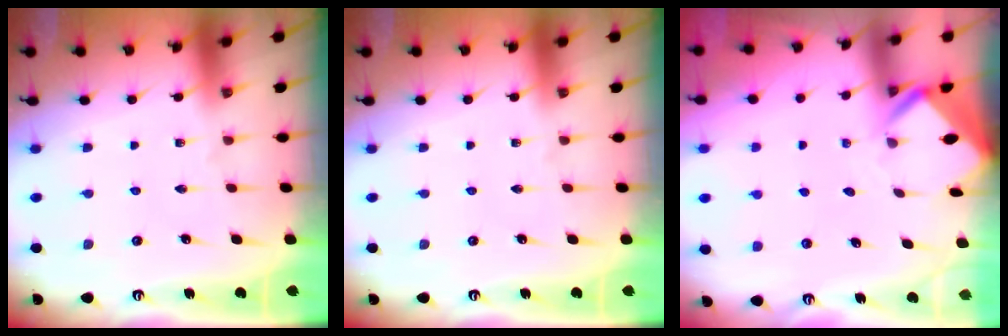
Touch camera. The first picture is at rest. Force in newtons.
{"total": 0.0}
{"total": 2.9, "press": 2.9, "slide": 0.2}